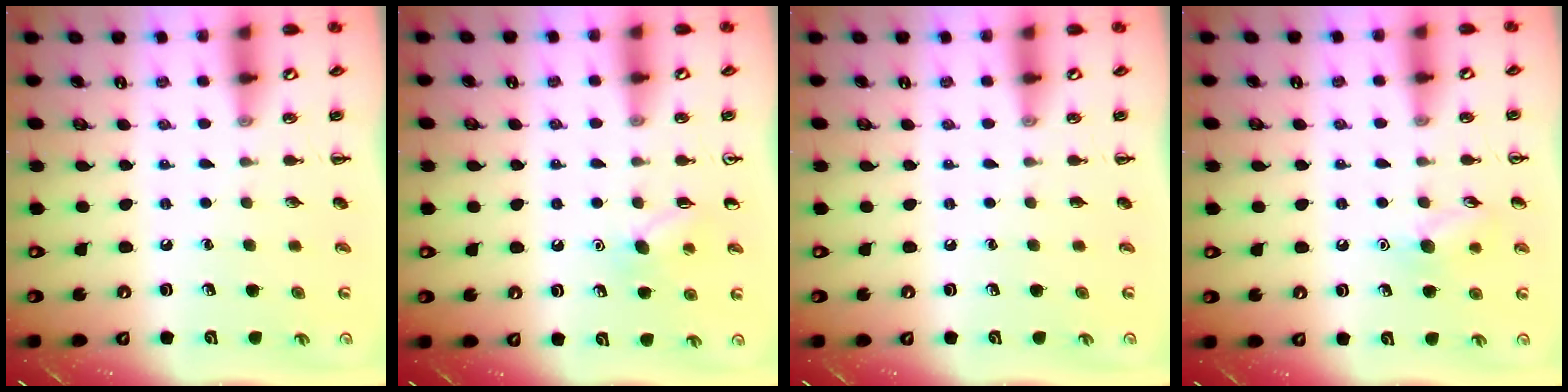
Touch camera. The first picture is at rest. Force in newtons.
{"total": 6.4, "press": 6.1, "slide": 1.9}
{"total": 0.0}
{"total": 8.0, "press": 7.8, "slide": 1.4}